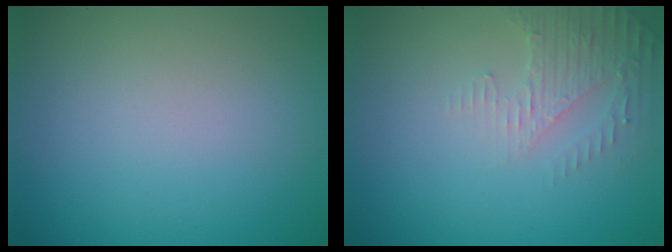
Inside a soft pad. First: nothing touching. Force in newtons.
{"total": 2.6, "press": 2.5, "slide": 0.7}